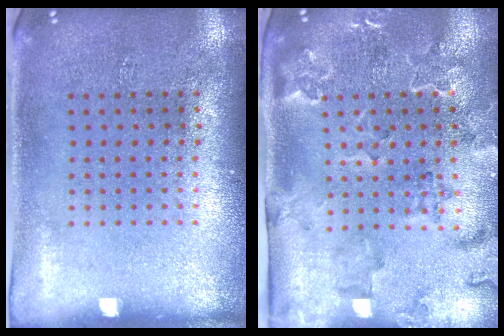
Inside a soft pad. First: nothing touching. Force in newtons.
{"total": 2.3, "press": 2.3, "slide": 0.4}